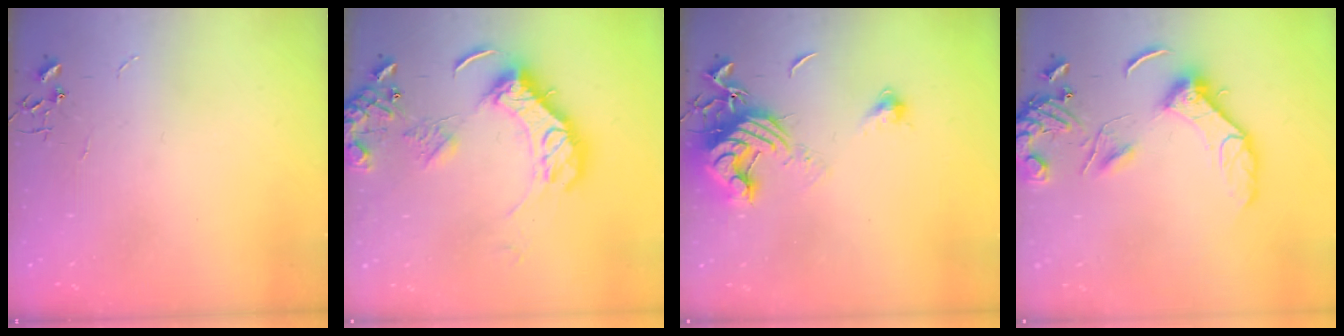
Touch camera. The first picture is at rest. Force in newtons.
{"total": 18.3, "press": 18.2, "slide": 2.0}
{"total": 12.9, "press": 12.8, "slide": 1.6}
{"total": 13.5, "press": 13.4, "slide": 1.7}